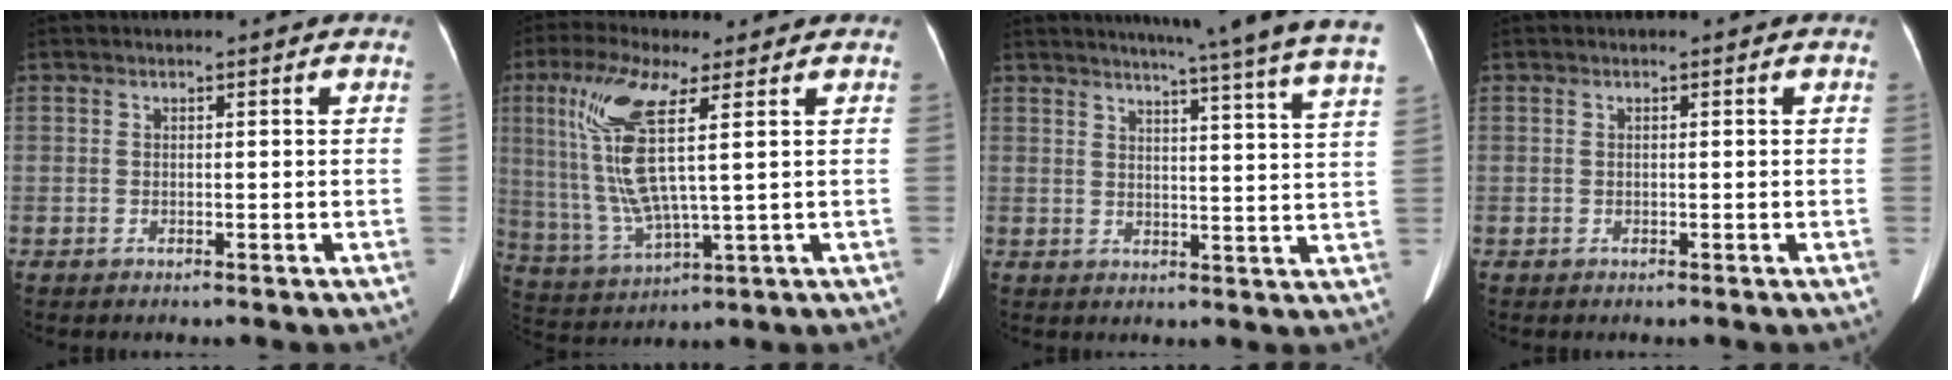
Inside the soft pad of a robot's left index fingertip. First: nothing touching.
{"total": 12.7, "force": [3.9, 1.7, 11.9], "torque": [-0.278, -0.005, 0.077]}
{"total": 21.7, "force": [19.3, -1.8, 9.8], "torque": [-0.138, -0.062, 0.224]}
{"total": 0.0}